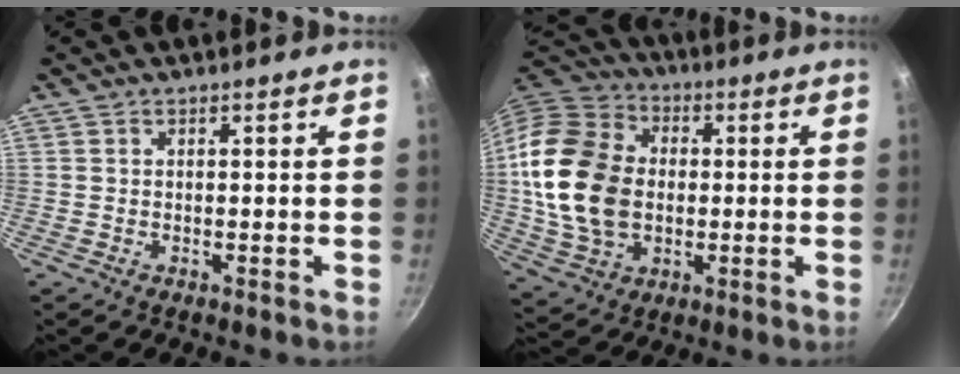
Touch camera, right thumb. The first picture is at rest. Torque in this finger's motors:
{"motor_torque": [-0.27, 1.46, 1.06, -0.65, 0.22]}